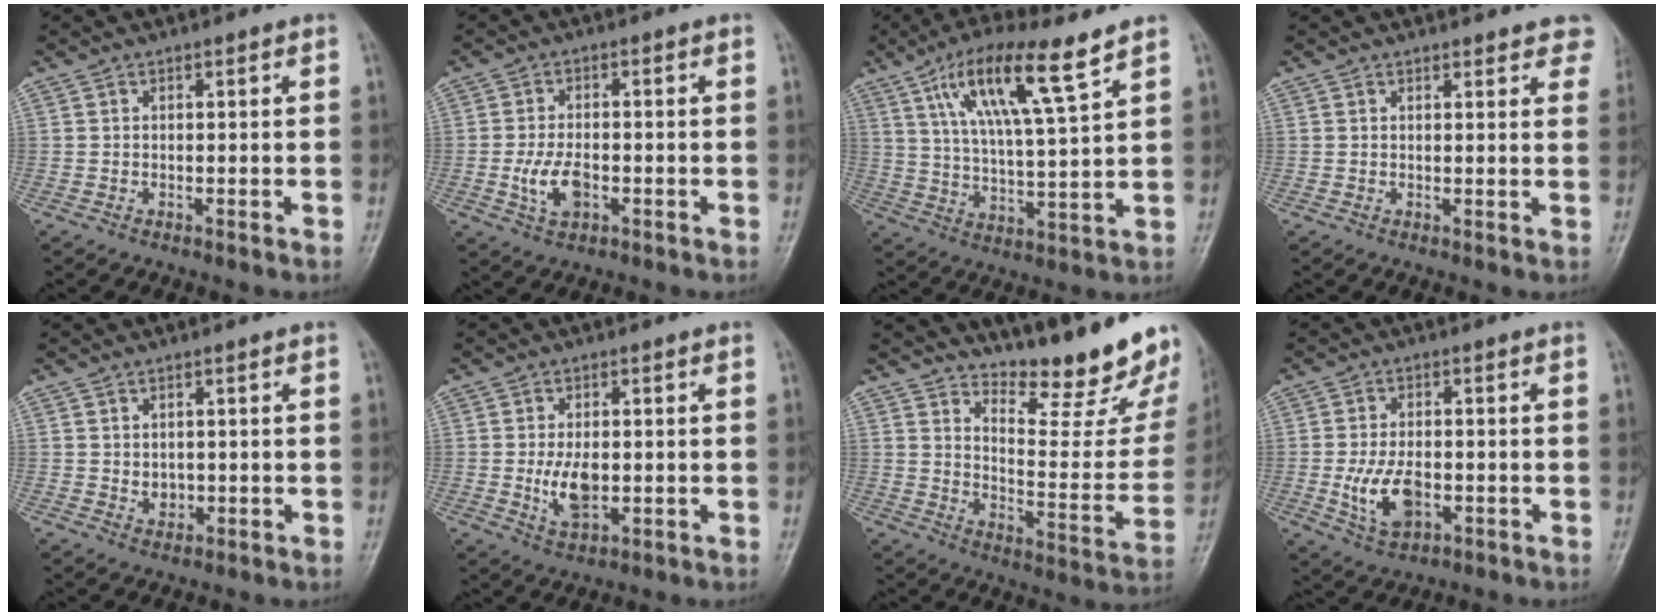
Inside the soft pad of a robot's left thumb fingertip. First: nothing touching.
{"total": 5.8, "force": [-1.5, 3.3, 4.6], "torque": [-0.090, 0.003, -0.025]}
{"total": 14.4, "force": [8.2, 2.5, 11.6], "torque": [-0.207, -0.027, 0.151]}
{"total": 6.1, "force": [5.1, 2.2, 2.5], "torque": [0.007, -0.015, 0.047]}
{"total": 2.4, "force": [0.1, 2.0, 1.3], "torque": [-0.013, -0.002, 0.008]}
{"total": 6.5, "force": [-0.5, 3.7, 5.4], "torque": [-0.092, -0.009, -0.002]}
{"total": 19.1, "force": [16.4, 3.9, 9.1], "torque": [-0.091, -0.150, 0.227]}
{"total": 8.1, "force": [-1.8, 4.7, 6.3], "torque": [-0.114, -0.001, -0.026]}